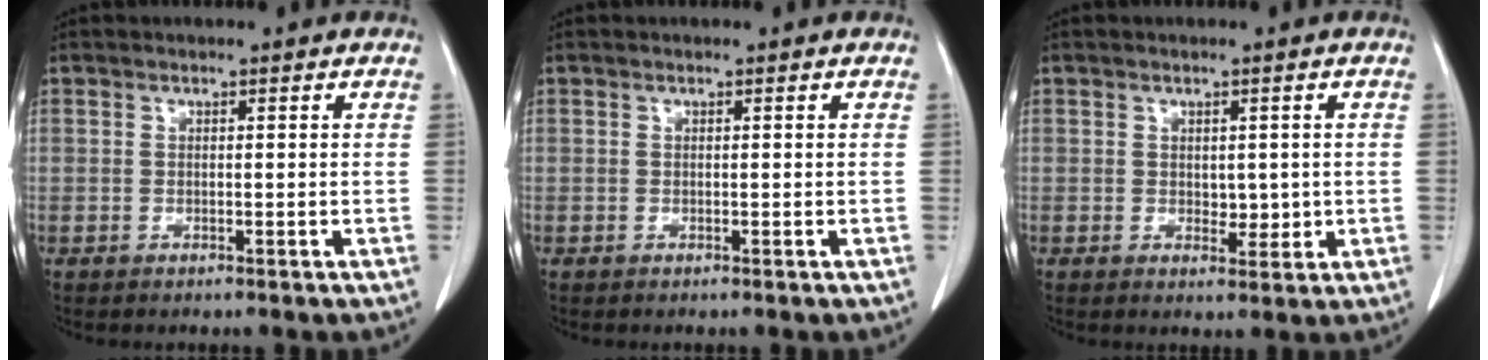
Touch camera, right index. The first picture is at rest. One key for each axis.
{"total": 0.0}
{"total": 2.5, "fx": 0.0, "fy": 1.6, "fz": 2.0, "tx": -0.024, "ty": -0.004, "tz": 0.006}